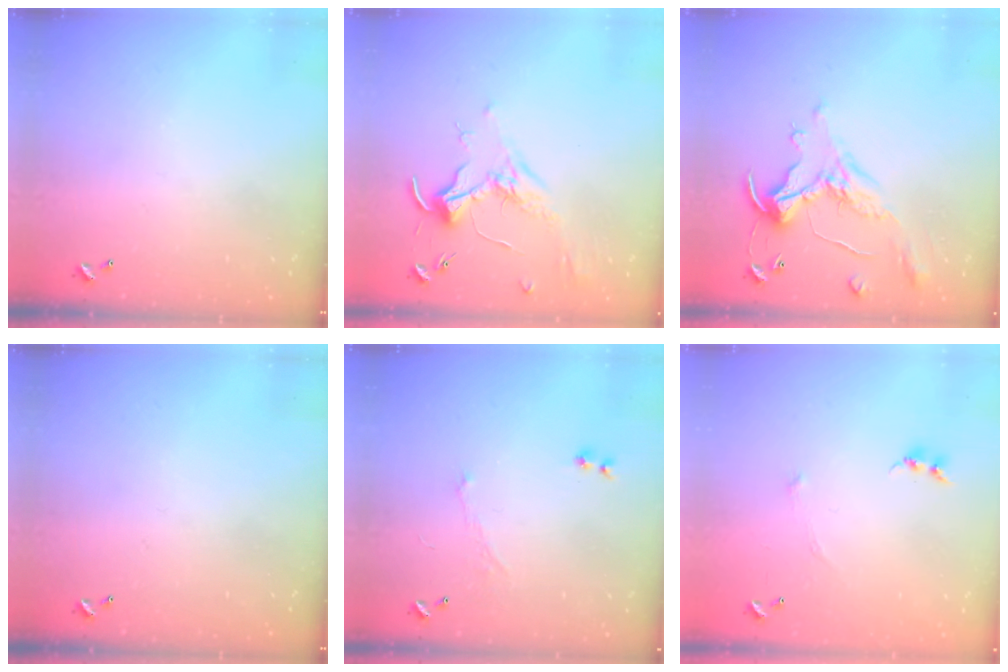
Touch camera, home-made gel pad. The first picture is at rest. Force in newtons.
{"total": 1.7, "press": 1.6, "slide": 0.7}
{"total": 1.8, "press": 1.5, "slide": 1.1}
{"total": 0.0}
{"total": 1.2, "press": 1.0, "slide": 0.8}
{"total": 4.8, "press": 4.7, "slide": 0.6}